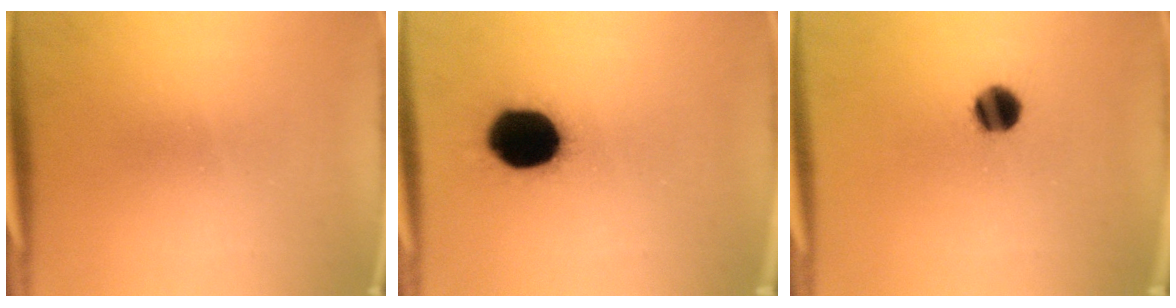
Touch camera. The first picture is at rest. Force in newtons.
{"total": 18.9}
{"total": 6.4}